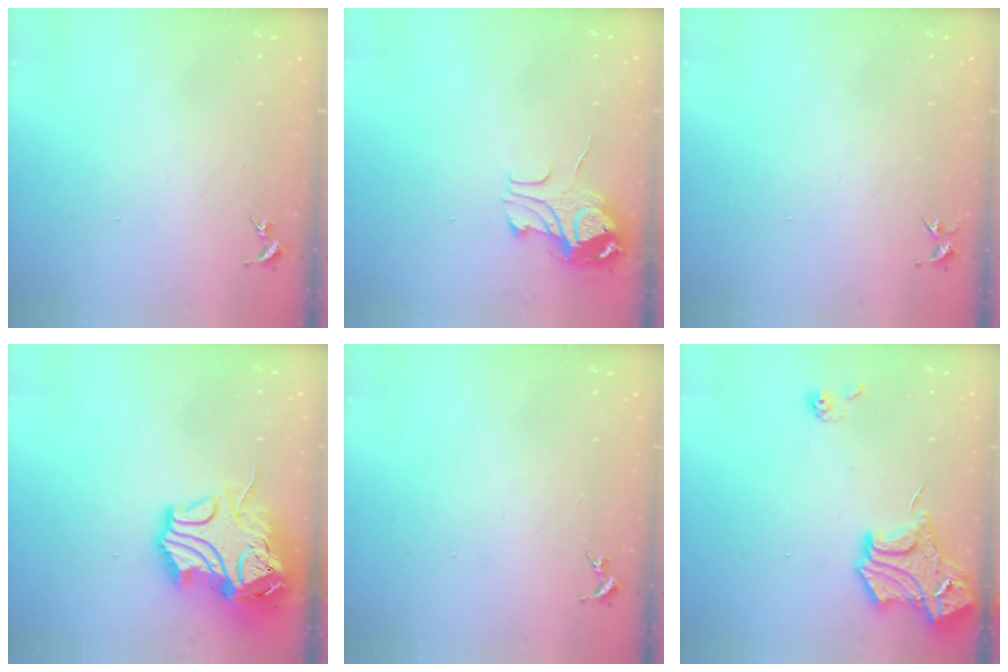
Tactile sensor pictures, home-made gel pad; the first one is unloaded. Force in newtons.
{"total": 9.8, "press": 9.8, "slide": 1.2}
{"total": 3.7, "press": 3.7, "slide": 0.4}
{"total": 18.6, "press": 18.4, "slide": 2.7}
{"total": 0.0}
{"total": 15.5, "press": 15.4, "slide": 1.4}